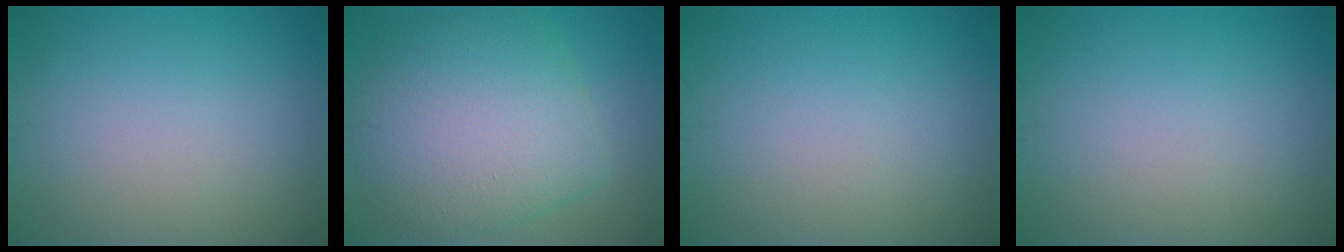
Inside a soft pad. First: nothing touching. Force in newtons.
{"total": 9.3, "press": 9.3, "slide": 0.3}
{"total": 0.0}
{"total": 0.0}